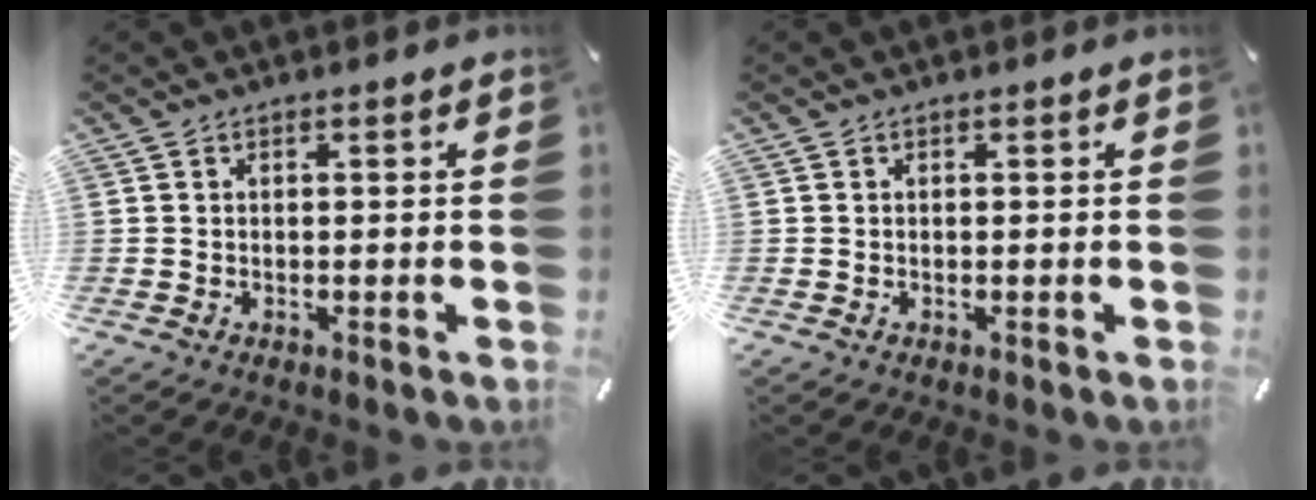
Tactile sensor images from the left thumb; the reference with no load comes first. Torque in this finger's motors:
{"motor_torque": [-0.02, 0.01, -0.04, 0.00, 0.00]}